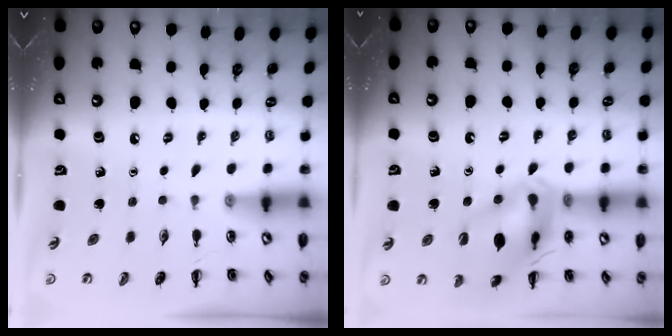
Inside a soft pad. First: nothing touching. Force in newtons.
{"total": 15.7, "press": 15.6, "slide": 1.9}